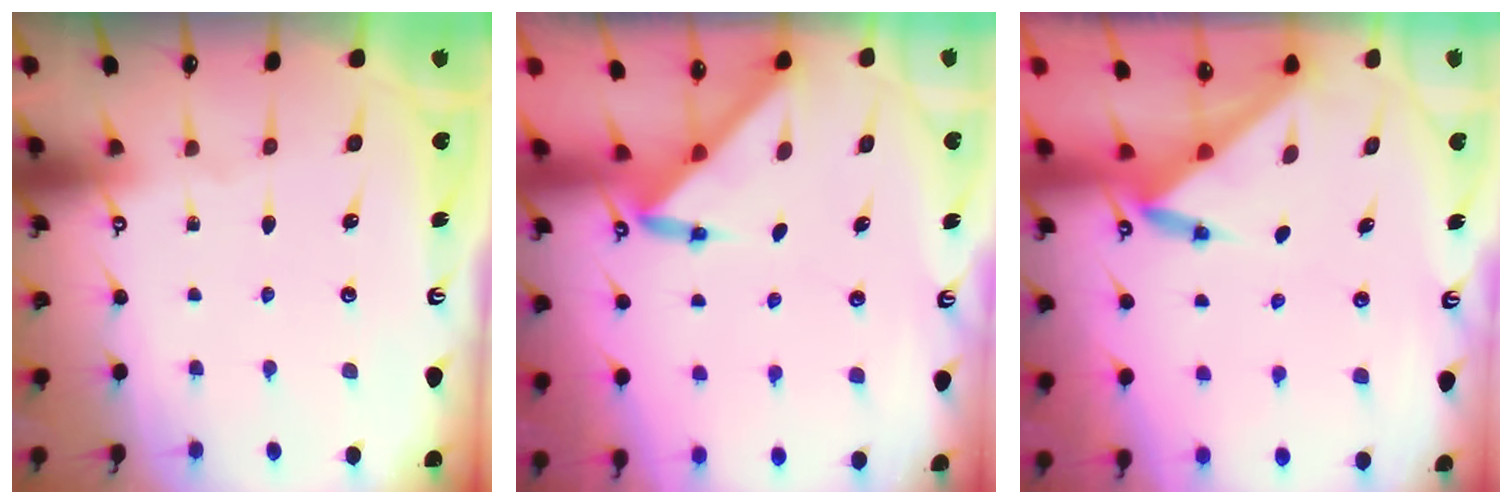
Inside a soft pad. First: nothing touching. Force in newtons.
{"total": 3.3, "press": 3.3, "slide": 0.3}
{"total": 3.4, "press": 3.4, "slide": 0.3}